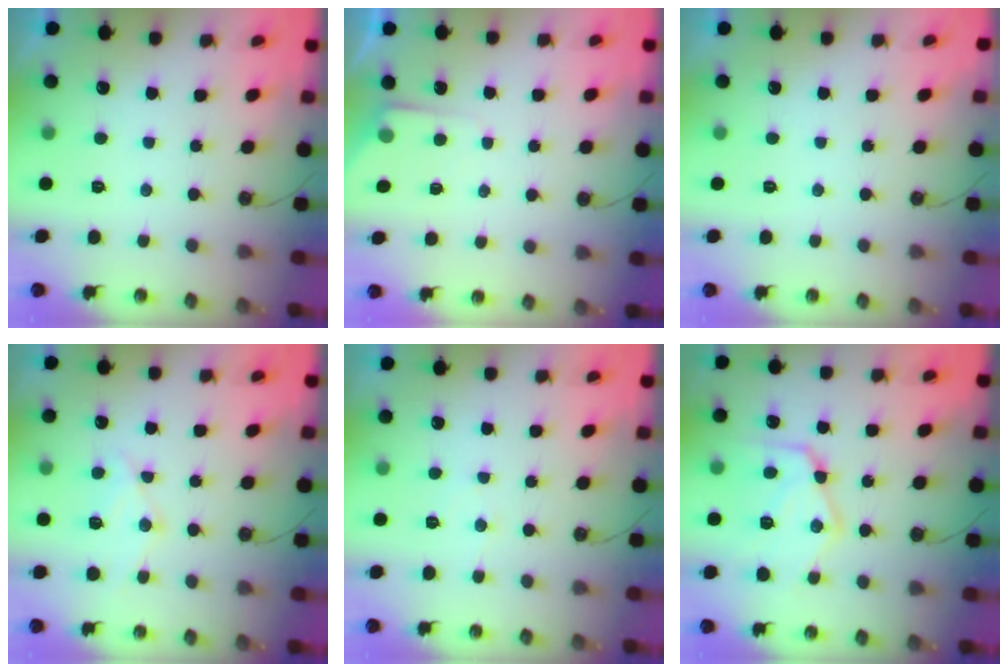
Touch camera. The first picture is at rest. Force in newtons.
{"total": 3.4, "press": 3.4, "slide": 0.6}
{"total": 0.0}
{"total": 9.9, "press": 9.9, "slide": 0.4}
{"total": 3.5, "press": 3.4, "slide": 0.4}
{"total": 17.6, "press": 17.5, "slide": 1.7}